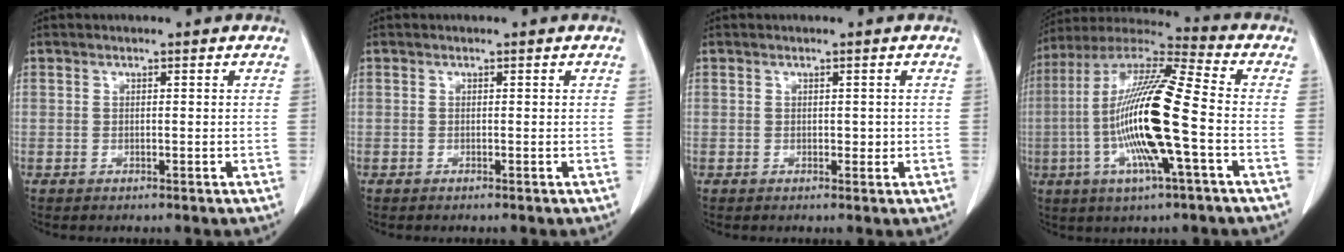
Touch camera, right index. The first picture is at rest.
{"total": 0.0}
{"total": 1.0, "force": [0.0, 0.7, 0.7], "torque": [-0.005, 0.002, 0.000]}
{"total": 18.0, "force": [-3.5, 1.0, 17.6], "torque": [-0.356, -0.004, -0.072]}